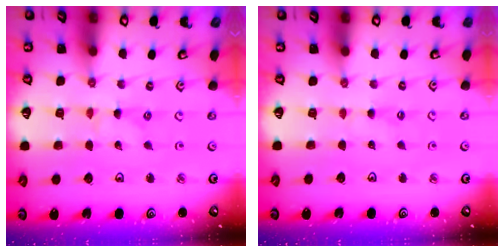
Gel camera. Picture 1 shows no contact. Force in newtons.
{"total": 1.4, "press": 1.4, "slide": 0.2}